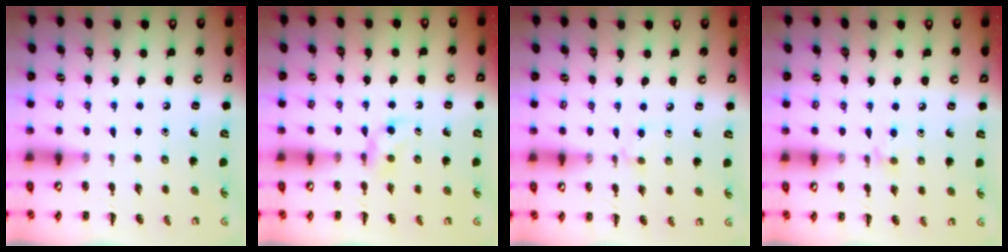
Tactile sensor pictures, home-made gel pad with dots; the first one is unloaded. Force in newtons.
{"total": 2.6, "press": 2.4, "slide": 1.0}
{"total": 2.8, "press": 2.6, "slide": 1.0}
{"total": 4.2, "press": 3.9, "slide": 1.5}